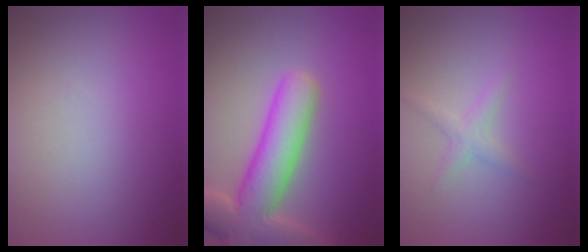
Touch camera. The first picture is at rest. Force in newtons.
{"total": 8.5, "press": 8.5, "slide": 0.9}
{"total": 1.3, "press": 1.3, "slide": 0.1}